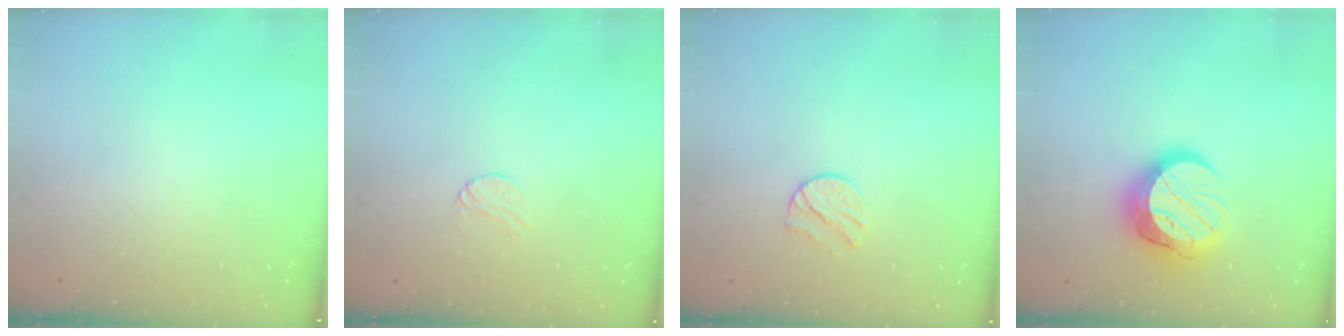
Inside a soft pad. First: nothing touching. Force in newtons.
{"total": 3.6, "press": 3.6, "slide": 0.3}
{"total": 6.4, "press": 6.4, "slide": 0.6}
{"total": 15.1, "press": 15.1, "slide": 1.3}